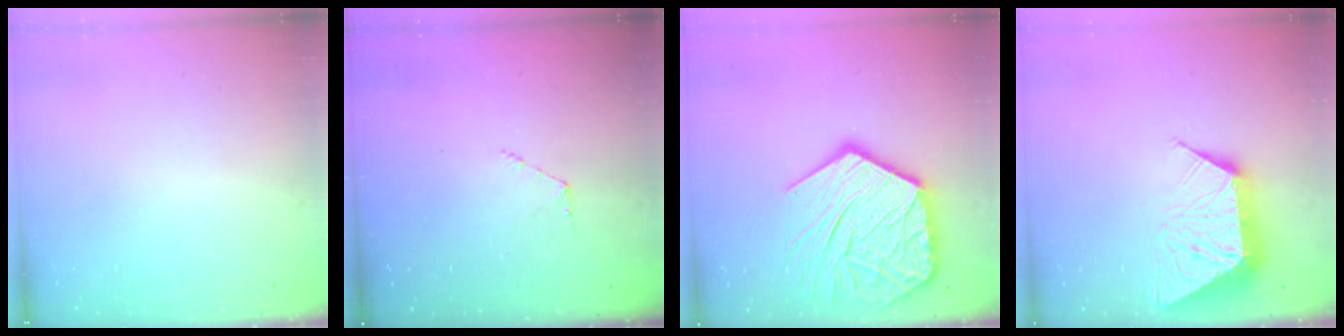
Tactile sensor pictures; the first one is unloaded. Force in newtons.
{"total": 4.0, "press": 4.0, "slide": 0.4}
{"total": 22.5, "press": 22.3, "slide": 2.3}
{"total": 11.3, "press": 11.3, "slide": 0.5}